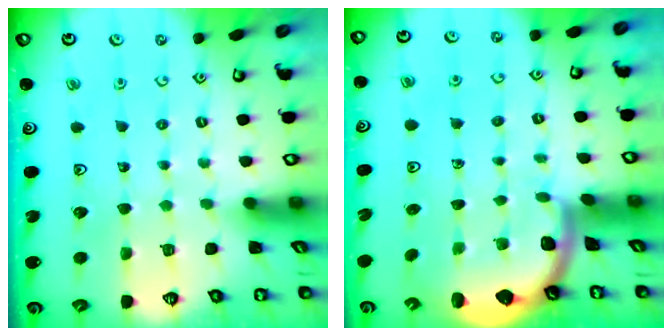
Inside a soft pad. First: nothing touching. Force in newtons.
{"total": 1.6, "press": 1.6, "slide": 0.1}